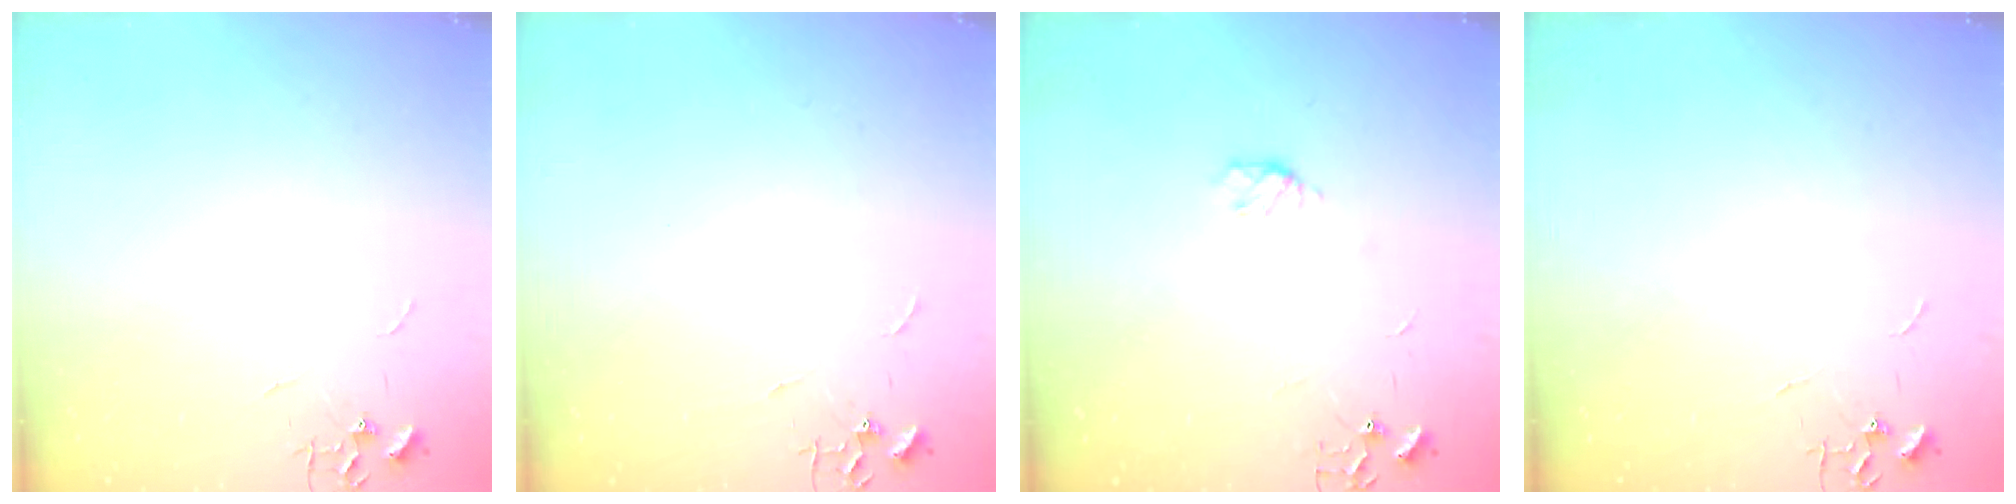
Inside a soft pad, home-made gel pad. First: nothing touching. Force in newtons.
{"total": 0.0}
{"total": 5.0, "press": 4.9, "slide": 0.4}
{"total": 0.0}